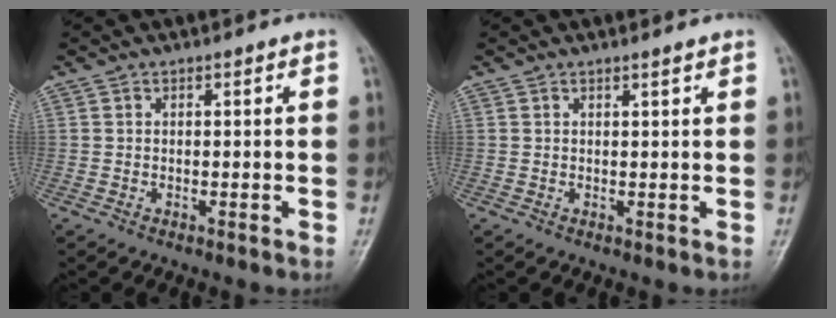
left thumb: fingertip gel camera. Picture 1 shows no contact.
{"total": 0.8, "force": [0.7, 0.1, 0.3], "torque": [-0.006, -0.006, 0.011]}